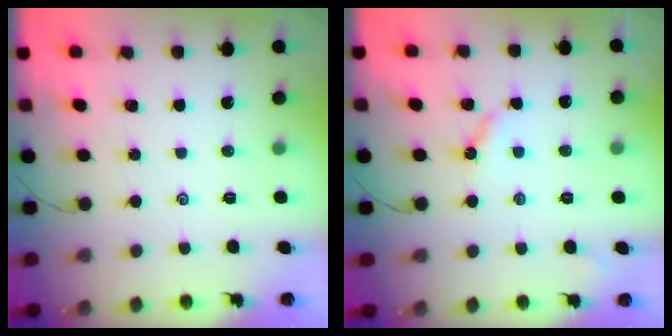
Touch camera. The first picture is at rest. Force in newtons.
{"total": 4.3, "press": 4.2, "slide": 0.7}